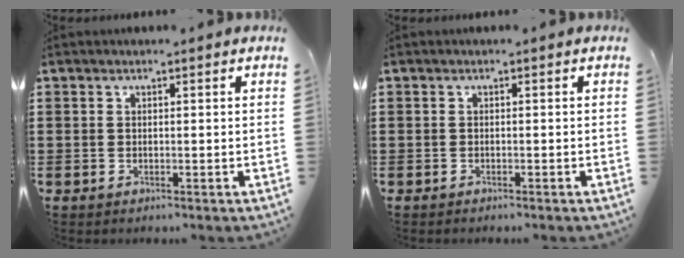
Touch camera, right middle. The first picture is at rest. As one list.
[{"total": 0.5, "force": [-0.5, 0.1, 0.0], "torque": [-0.002, 0.000, -0.011]}]